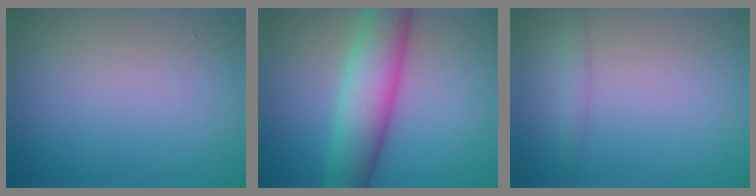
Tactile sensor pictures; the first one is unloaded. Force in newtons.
{"total": 7.9, "press": 7.9, "slide": 0.2}
{"total": 1.1, "press": 1.1, "slide": 0.1}